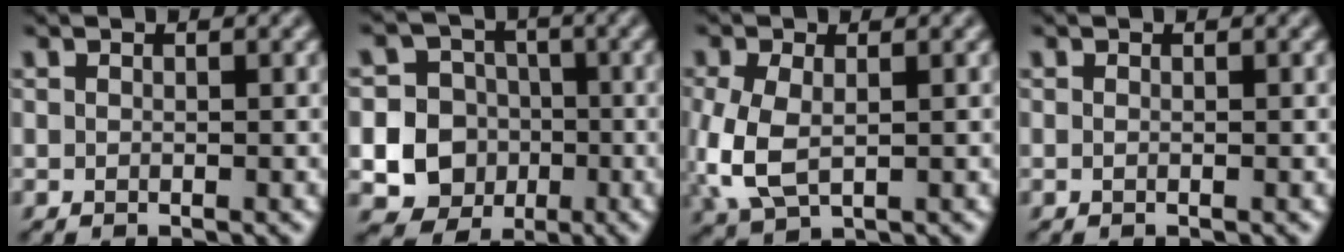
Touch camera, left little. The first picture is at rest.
{"total": 14.3, "force": [-3.4, 13.5, 3.2], "torque": [-0.093, -0.015, -0.072]}
{"total": 5.3, "force": [-0.5, 3.3, 4.1], "torque": [-0.123, -0.007, -0.005]}
{"total": 0.0}